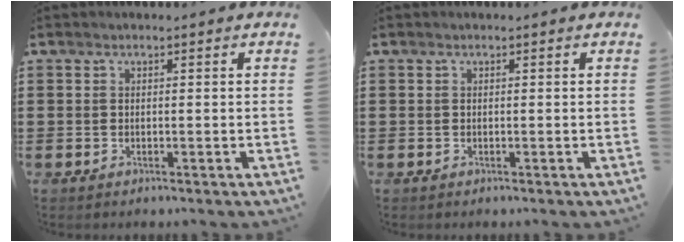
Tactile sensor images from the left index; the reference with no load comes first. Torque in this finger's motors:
{"motor_torque": [0.00, 0.00, 0.00, -0.01]}